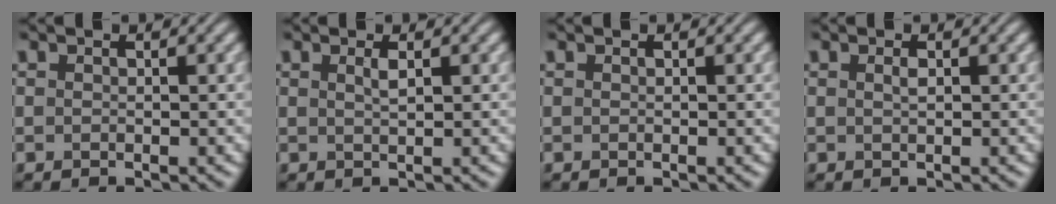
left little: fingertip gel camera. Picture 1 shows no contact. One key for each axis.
{"total": 1.0, "fx": 0.5, "fy": 0.2, "fz": 0.9, "tx": -0.014, "ty": 0.003, "tz": 0.008}
{"total": 0.0}
{"total": 0.7, "fx": 0.2, "fy": 0.2, "fz": 0.6, "tx": -0.013, "ty": 0.003, "tz": 0.005}